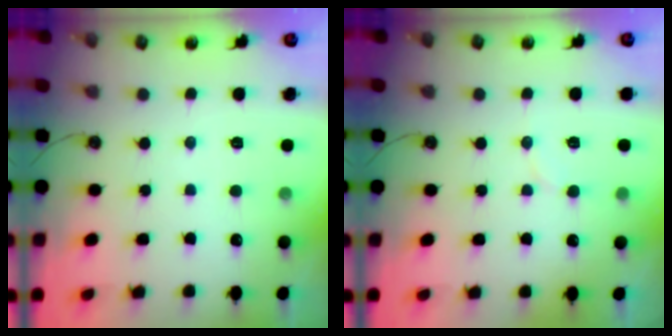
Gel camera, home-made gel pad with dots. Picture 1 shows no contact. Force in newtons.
{"total": 6.1, "press": 6.1, "slide": 0.5}